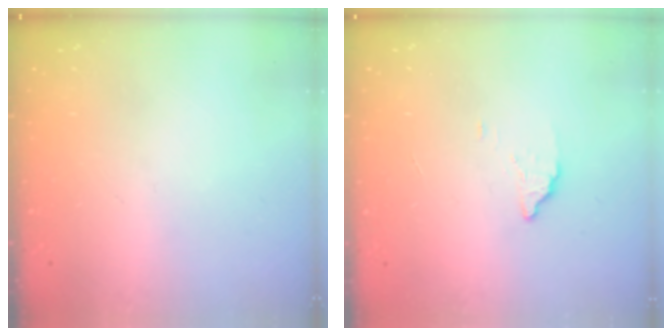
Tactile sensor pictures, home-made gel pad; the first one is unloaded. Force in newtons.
{"total": 2.0, "press": 2.0, "slide": 0.1}